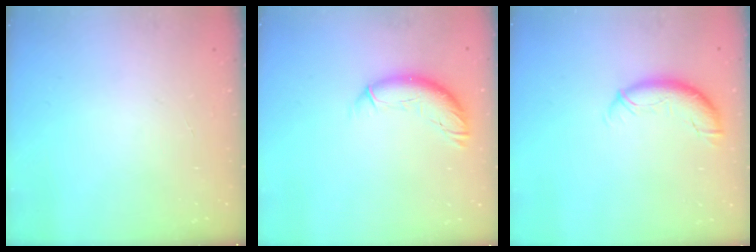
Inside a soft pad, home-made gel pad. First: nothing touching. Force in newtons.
{"total": 10.4, "press": 10.3, "slide": 0.9}
{"total": 9.8, "press": 9.5, "slide": 2.3}